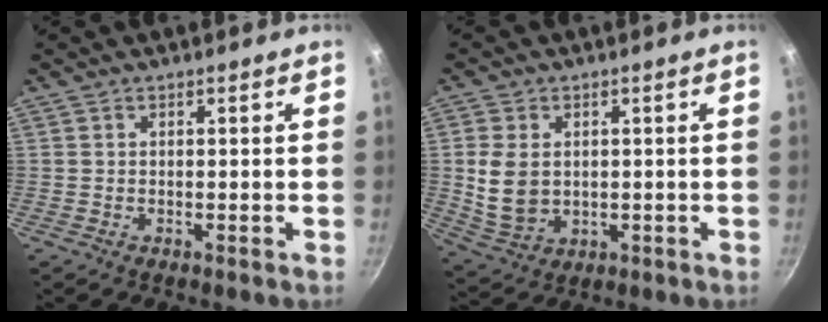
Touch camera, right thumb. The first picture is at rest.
{"total": 8.2, "force": [0.7, 6.2, 5.4], "torque": [-0.096, -0.013, 0.026]}